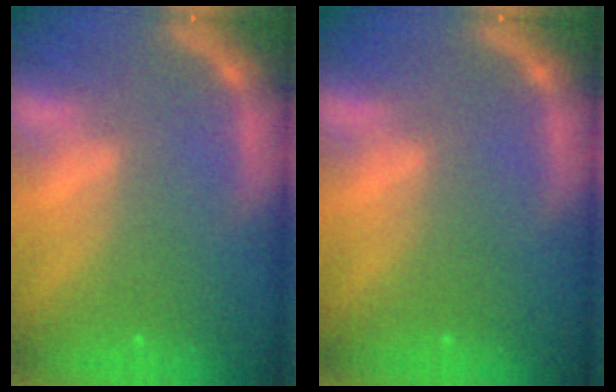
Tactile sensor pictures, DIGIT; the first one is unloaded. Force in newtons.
{"total": 0.0}